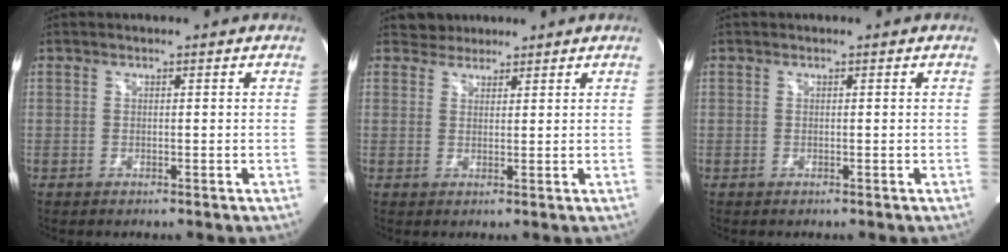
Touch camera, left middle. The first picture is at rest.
{"total": 2.4, "force": [2.1, 1.2, -0.4], "torque": [0.007, 0.012, 0.031]}
{"total": 0.0}